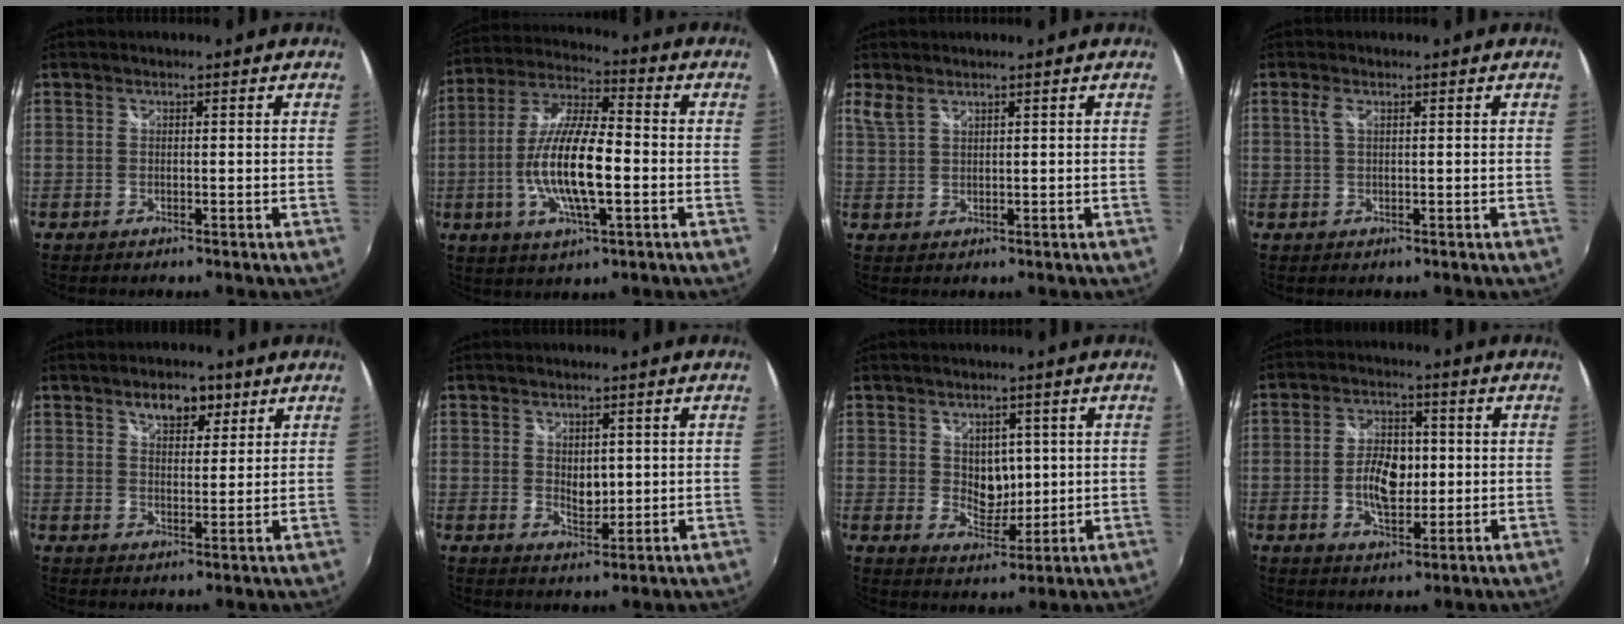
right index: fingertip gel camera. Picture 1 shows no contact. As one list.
[{"total": 15.0, "force": [-3.0, 4.2, 14.0], "torque": [-0.279, -0.004, -0.056]}, {"total": 2.3, "force": [1.7, 0.8, 1.4], "torque": [-0.031, 0.000, 0.038]}, {"total": 1.5, "force": [0.5, 0.5, 1.4], "torque": [-0.028, 0.002, 0.008]}, {"total": 6.0, "force": [3.6, 3.3, 3.5], "torque": [-0.051, 0.011, 0.059]}, {"total": 3.7, "force": [0.6, 2.5, 2.6], "torque": [-0.038, -0.004, 0.012]}, {"total": 5.8, "force": [1.4, 4.5, 3.4], "torque": [-0.048, -0.003, 0.031]}, {"total": 8.3, "force": [-0.6, 4.7, 6.8], "torque": [-0.127, 0.006, -0.008]}]